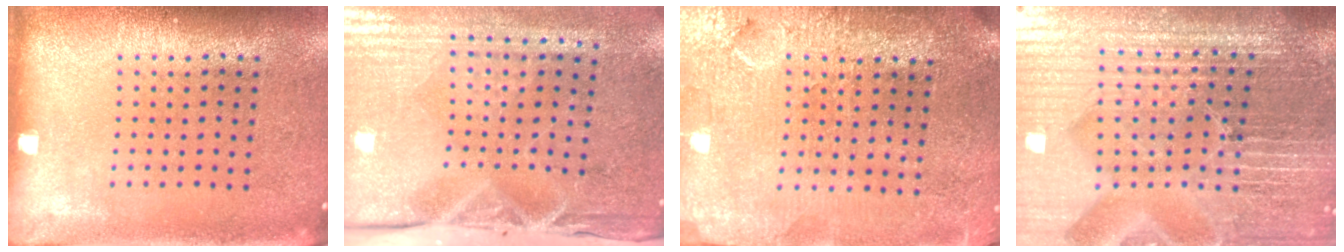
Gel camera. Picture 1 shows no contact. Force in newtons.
{"total": 5.0, "press": 4.1, "slide": 2.8}
{"total": 3.6, "press": 3.4, "slide": 1.4}
{"total": 7.2, "press": 6.2, "slide": 3.6}